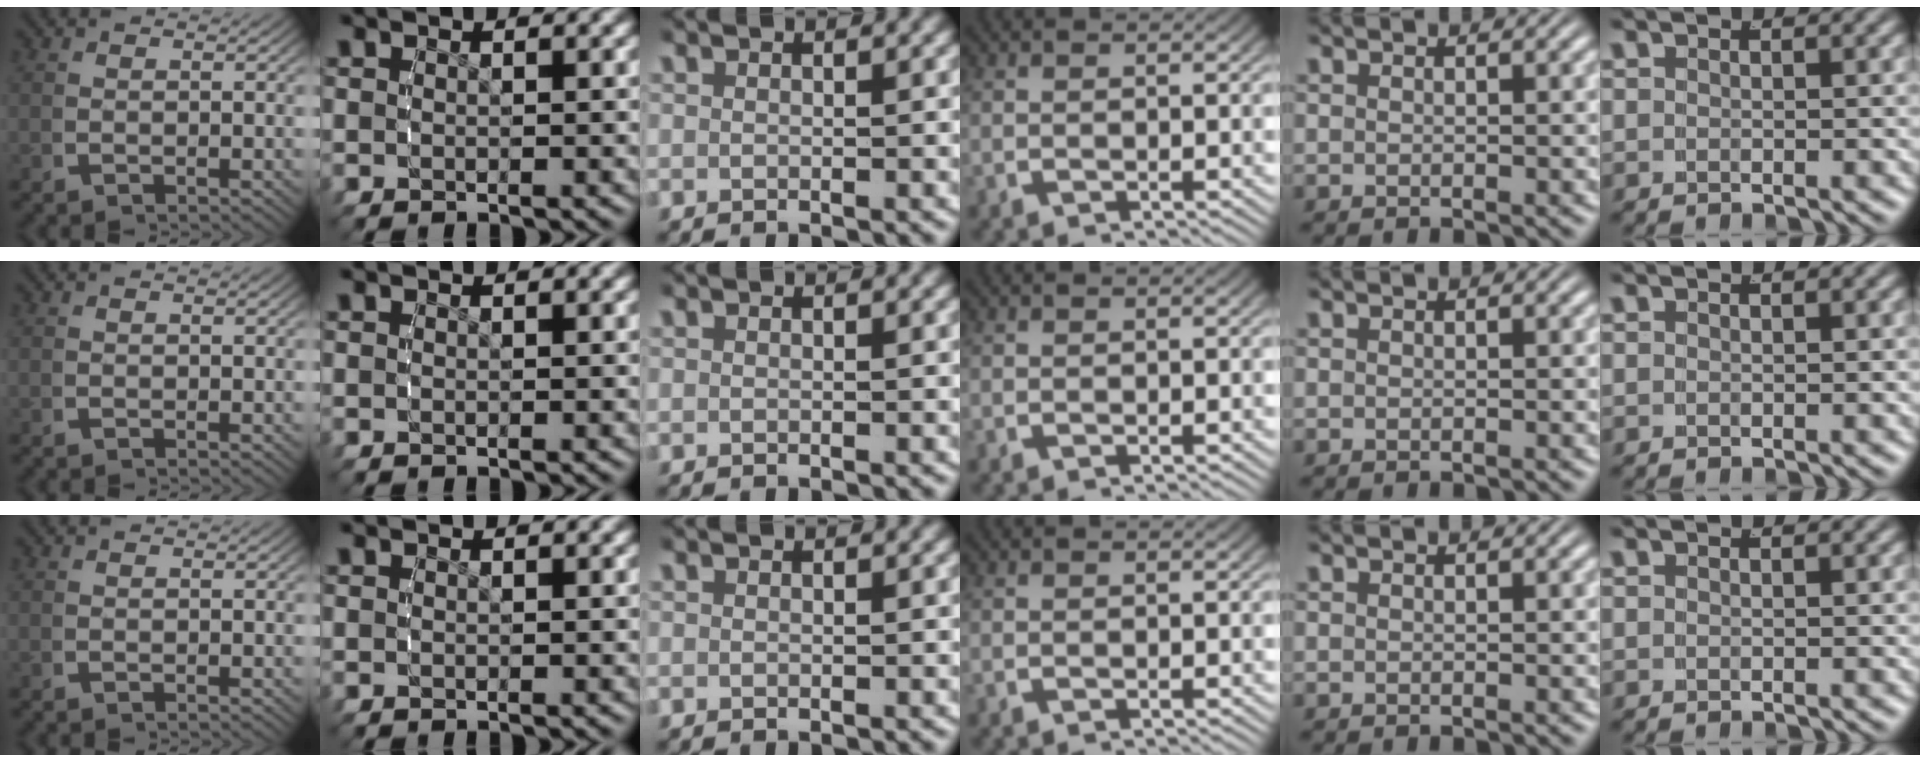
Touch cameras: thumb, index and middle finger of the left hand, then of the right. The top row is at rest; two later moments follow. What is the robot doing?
{"motion": "reach", "object": "jewelry box"}